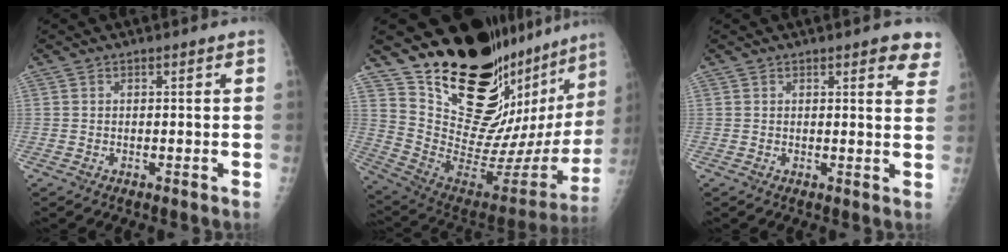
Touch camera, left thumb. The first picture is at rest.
{"total": 28.7, "force": [22.5, 10.3, 14.4], "torque": [-0.192, -0.191, 0.336]}
{"total": 5.2, "force": [3.6, 1.7, 3.4], "torque": [-0.011, -0.013, 0.029]}